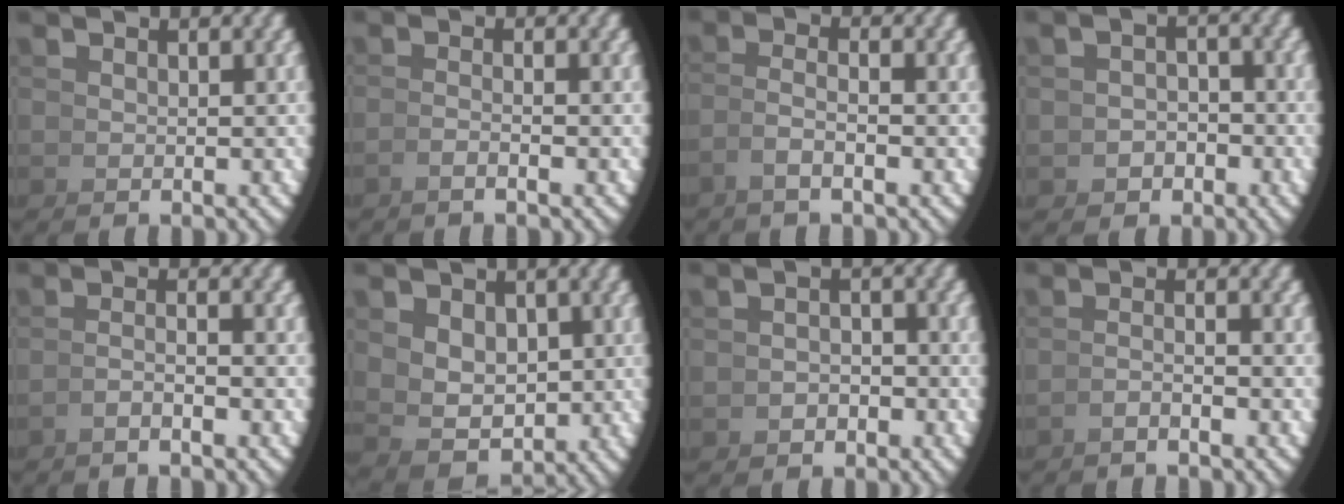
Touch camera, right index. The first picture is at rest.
{"total": 1.9, "force": [-1.0, -1.5, 0.6], "torque": [-0.004, 0.008, -0.020]}
{"total": 2.1, "force": [-0.6, -0.3, 2.0], "torque": [-0.039, 0.000, -0.009]}
{"total": 2.4, "force": [-1.6, 1.7, 0.5], "torque": [0.010, -0.005, -0.028]}
{"total": 1.9, "force": [-1.1, -1.1, 1.1], "torque": [-0.010, 0.005, -0.022]}
{"total": 4.3, "force": [0.7, 3.1, 3.0], "torque": [-0.056, -0.013, 0.028]}
{"total": 1.3, "force": [-1.2, 0.5, 0.1], "torque": [0.018, 0.002, -0.025]}
{"total": 1.9, "force": [-1.3, -1.2, 0.8], "torque": [-0.003, 0.006, -0.025]}